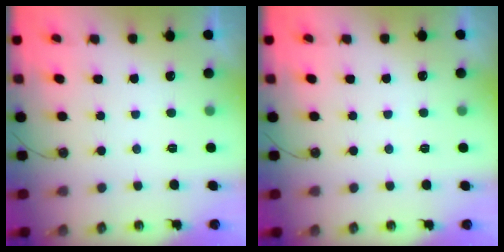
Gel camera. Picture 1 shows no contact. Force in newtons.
{"total": 3.3, "press": 3.2, "slide": 0.5}